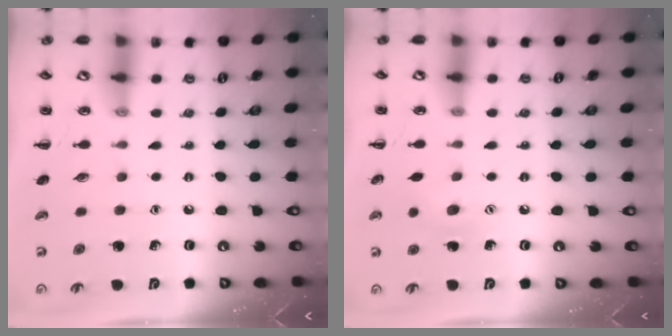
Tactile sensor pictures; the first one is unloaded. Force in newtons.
{"total": 6.3, "press": 6.1, "slide": 1.5}